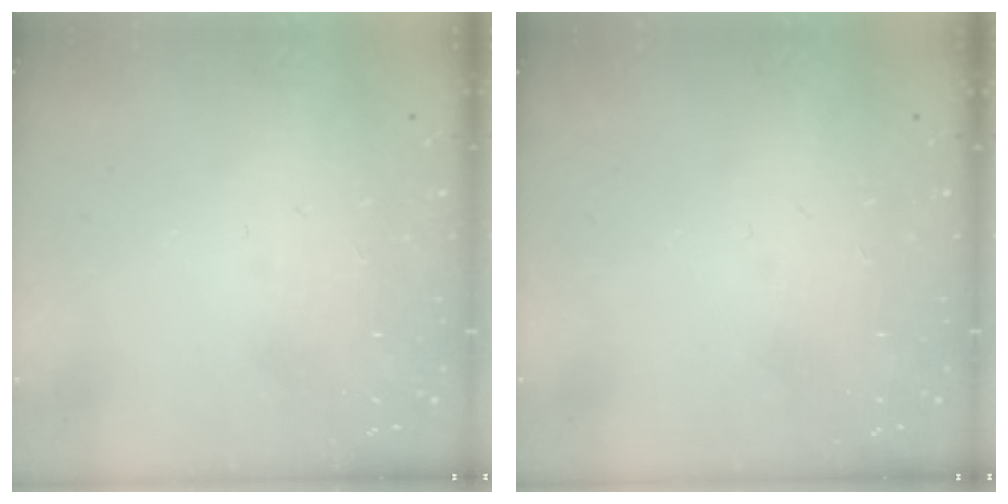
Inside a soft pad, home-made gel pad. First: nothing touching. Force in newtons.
{"total": 0.0}